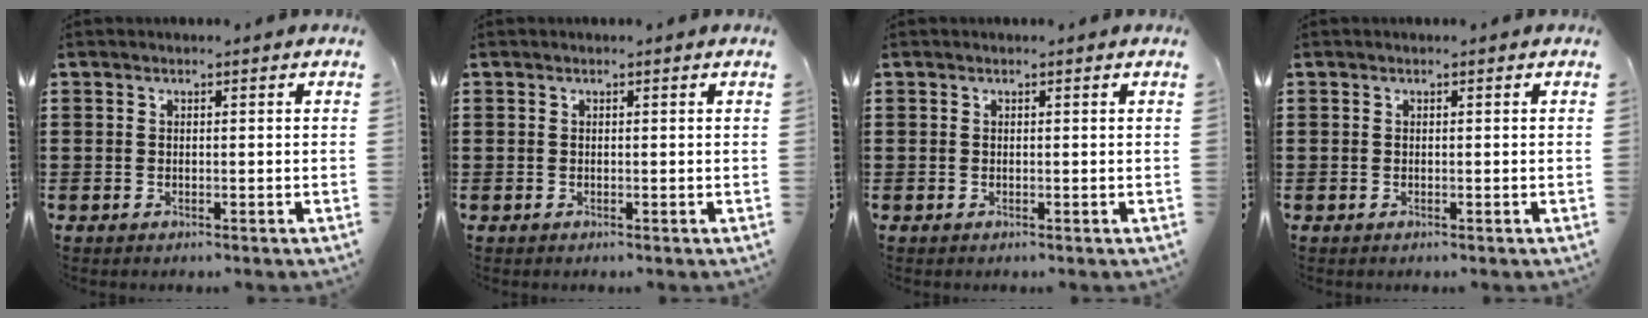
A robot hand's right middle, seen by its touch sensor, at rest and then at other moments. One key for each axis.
{"total": 0.0}
{"total": 0.0}
{"total": 0.0}